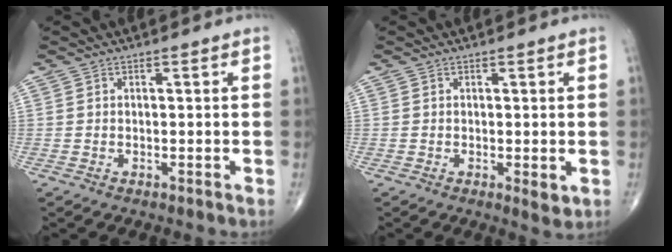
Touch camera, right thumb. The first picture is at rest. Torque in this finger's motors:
{"motor_torque": [0.06, 0.62, -0.10, -0.01, 0.03]}